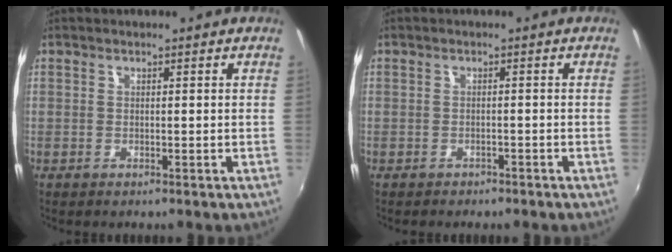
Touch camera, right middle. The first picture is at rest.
{"total": 2.3, "force": [-2.0, 1.0, 0.6], "torque": [-0.016, -0.010, -0.028]}